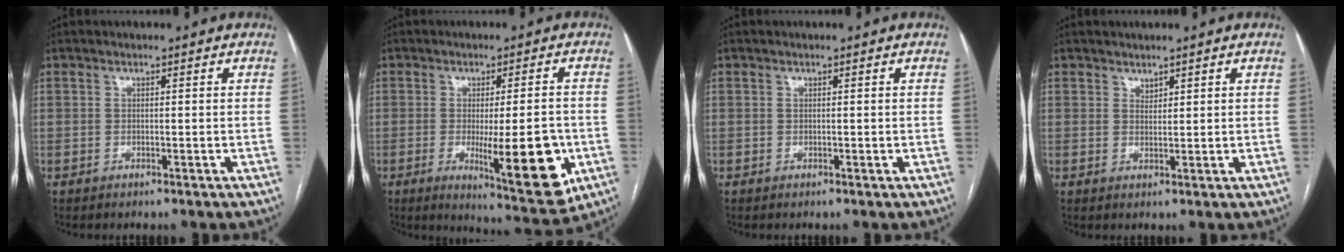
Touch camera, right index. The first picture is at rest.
{"total": 12.7, "force": [-3.3, 2.4, 12.0], "torque": [-0.159, -0.020, -0.038]}
{"total": 0.0}
{"total": 1.1, "force": [1.0, 0.4, 0.2], "torque": [-0.001, -0.001, 0.018]}